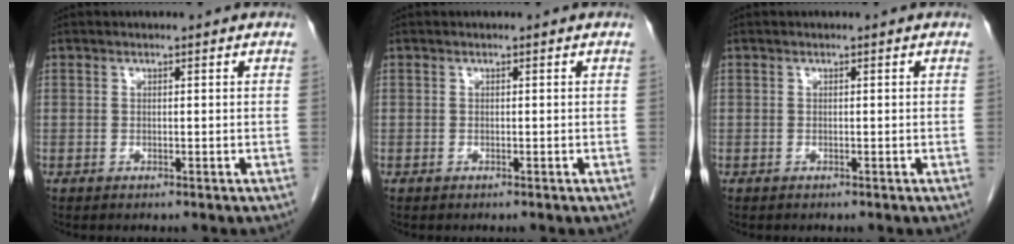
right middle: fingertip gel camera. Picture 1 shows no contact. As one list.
[{"total": 0.0}, {"total": 0.0}]